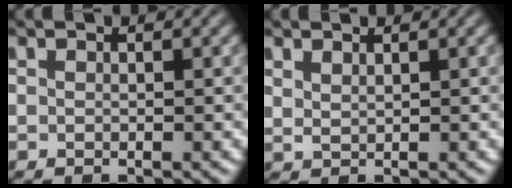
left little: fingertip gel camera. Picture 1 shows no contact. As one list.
[{"total": 0.9, "force": [0.8, 0.2, 0.4], "torque": [-0.011, 0.001, 0.018]}]